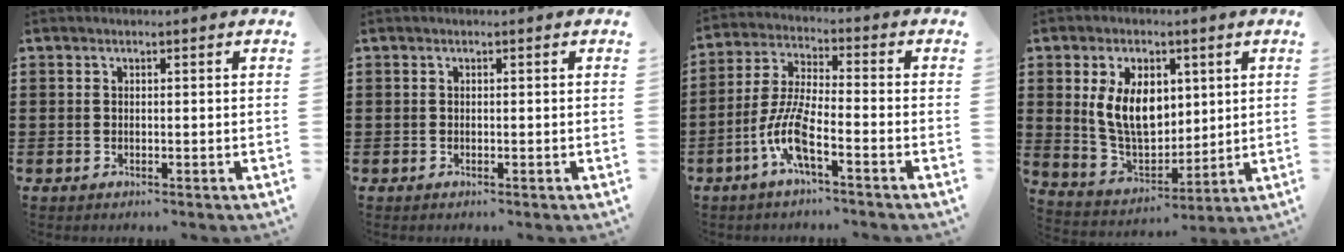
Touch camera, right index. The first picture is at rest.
{"total": 0.0}
{"total": 8.2, "force": [-4.2, 1.6, 6.8], "torque": [-0.166, -0.012, -0.086]}
{"total": 9.8, "force": [2.5, 6.4, 7.0], "torque": [-0.156, 0.007, 0.041]}